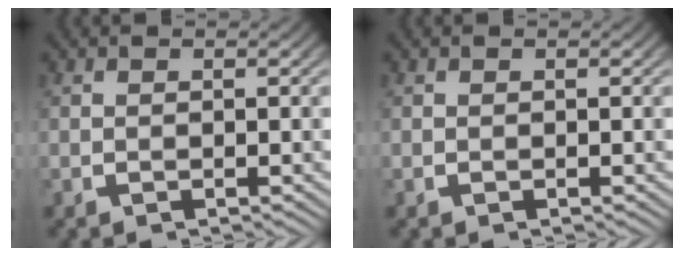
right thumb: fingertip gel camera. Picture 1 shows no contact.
{"total": 0.0}